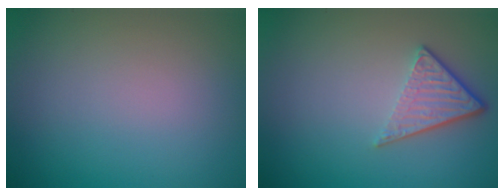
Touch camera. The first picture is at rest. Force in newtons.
{"total": 3.8, "press": 2.6, "slide": 2.7}